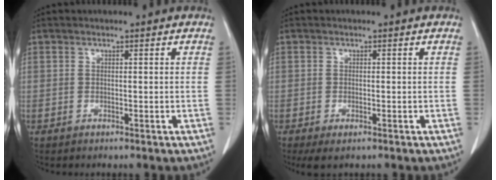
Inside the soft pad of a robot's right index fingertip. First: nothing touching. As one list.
[{"total": 2.9, "force": [-1.9, 0.9, 2.0], "torque": [-0.034, -0.007, -0.025]}]